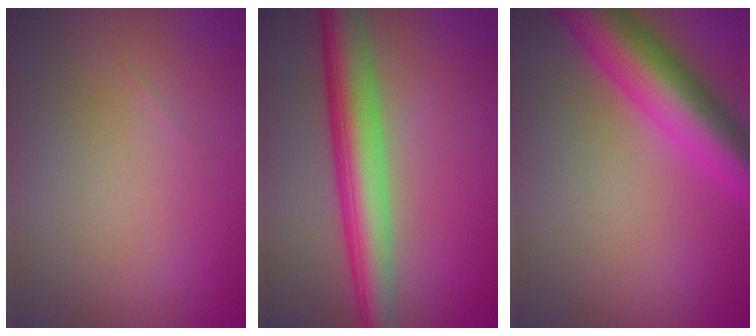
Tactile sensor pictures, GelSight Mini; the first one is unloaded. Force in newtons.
{"total": 7.0, "press": 7.0, "slide": 0.2}
{"total": 8.5, "press": 8.5, "slide": 0.3}